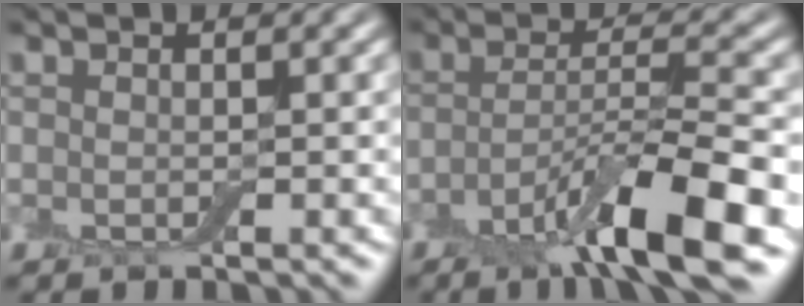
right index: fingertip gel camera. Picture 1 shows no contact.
{"total": 8.7, "force": [-4.5, 1.7, 7.3], "torque": [-0.113, 0.005, -0.084]}